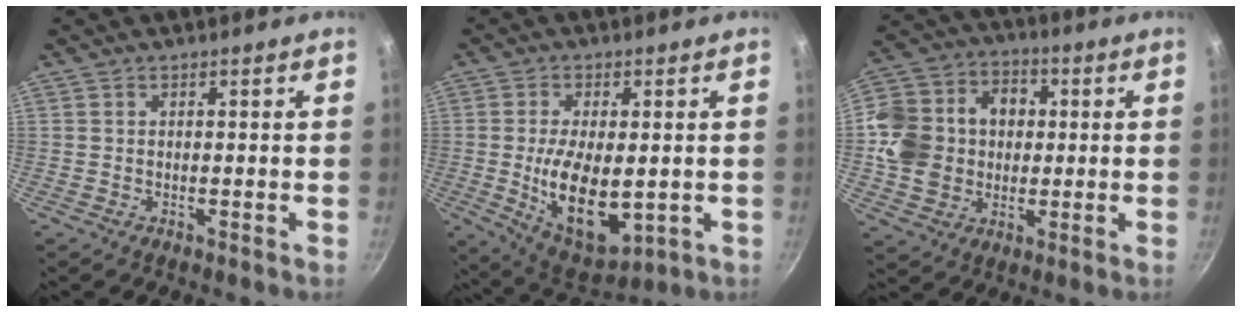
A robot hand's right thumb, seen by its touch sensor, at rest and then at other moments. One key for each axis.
{"total": 14.2, "fx": -1.6, "fy": 7.1, "fz": 12.2, "tx": -0.196, "ty": -0.019, "tz": -0.006}
{"total": 16.9, "fx": 0.3, "fy": 14.0, "fz": 9.5, "tx": -0.162, "ty": 0.032, "tz": 0.007}